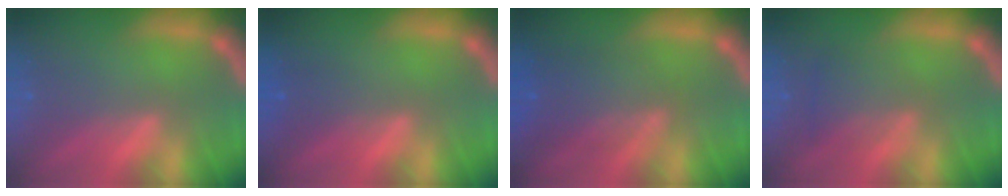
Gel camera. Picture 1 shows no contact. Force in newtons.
{"total": 1.5}
{"total": 5.1}
{"total": 3.0}